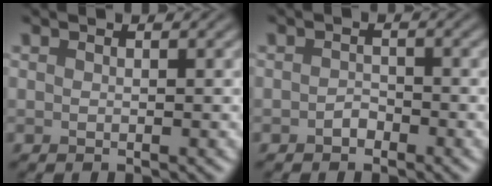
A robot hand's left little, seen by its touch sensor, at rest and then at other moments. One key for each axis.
{"total": 1.1, "fx": -0.7, "fy": 0.7, "fz": 0.5, "tx": -0.009, "ty": 0.002, "tz": -0.014}